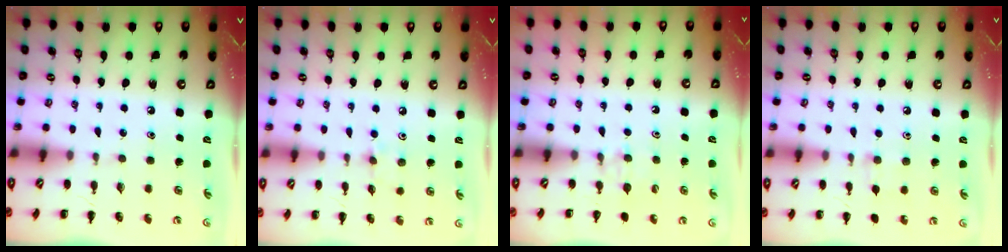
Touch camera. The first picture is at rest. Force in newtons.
{"total": 4.6, "press": 4.4, "slide": 1.5}
{"total": 4.6, "press": 4.3, "slide": 1.5}
{"total": 5.8, "press": 5.4, "slide": 1.9}